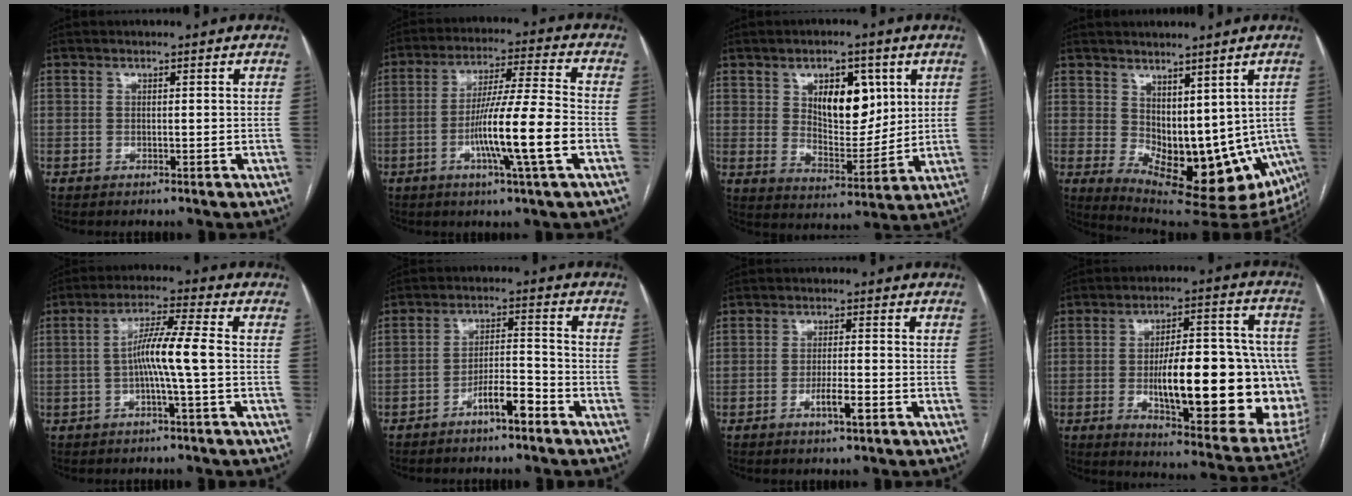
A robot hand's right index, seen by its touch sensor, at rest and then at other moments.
{"total": 12.8, "force": [-3.6, -0.8, 12.2], "torque": [-0.217, -0.006, -0.068]}
{"total": 10.3, "force": [3.8, 5.0, 8.1], "torque": [-0.123, 0.003, 0.070]}
{"total": 15.8, "force": [-2.0, 8.1, 13.5], "torque": [-0.174, -0.015, -0.006]}
{"total": 7.4, "force": [-0.9, -0.5, 7.4], "torque": [-0.137, 0.012, -0.019]}
{"total": 5.8, "force": [-3.8, 1.1, 4.2], "torque": [-0.077, 0.013, -0.063]}
{"total": 3.6, "force": [-1.7, 0.5, 3.2], "torque": [-0.057, -0.001, -0.027]}
{"total": 27.2, "force": [-3.4, 7.6, 25.9], "torque": [-0.297, 0.014, -0.025]}